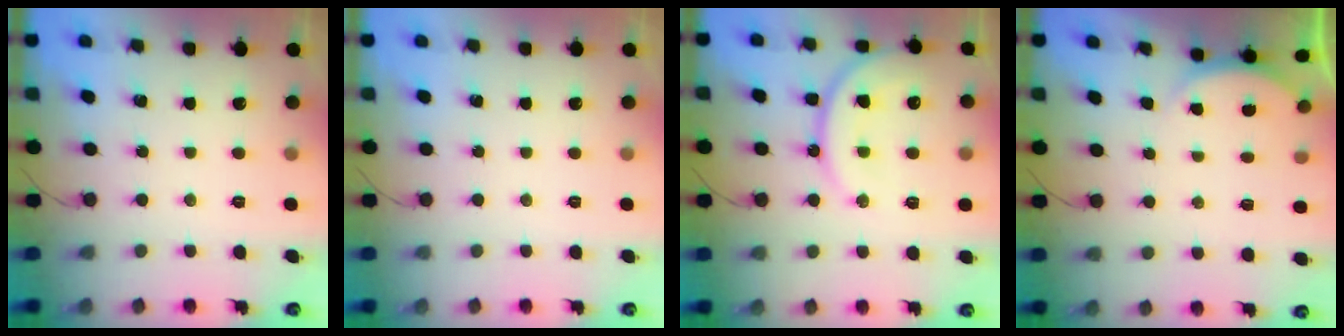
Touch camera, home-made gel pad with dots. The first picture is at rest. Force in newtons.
{"total": 0.0}
{"total": 14.6, "press": 14.6, "slide": 1.3}
{"total": 2.3, "press": 2.2, "slide": 0.6}